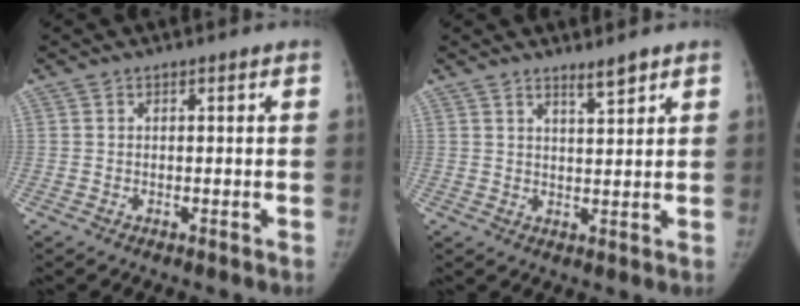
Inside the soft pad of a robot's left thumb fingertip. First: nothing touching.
{"total": 3.1, "force": [2.5, 0.3, 1.8], "torque": [-0.024, -0.024, 0.043]}